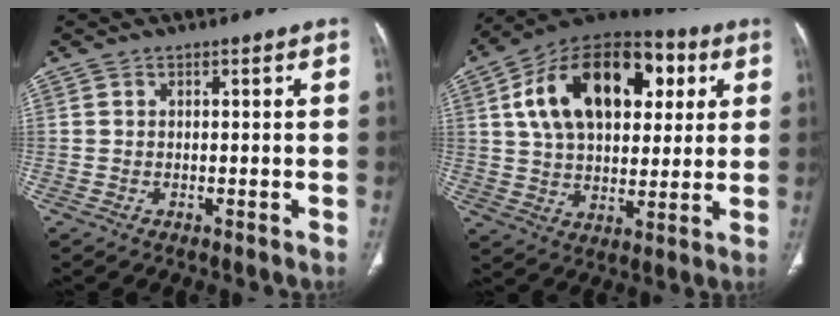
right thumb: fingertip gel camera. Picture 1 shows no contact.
{"total": 24.4, "force": [7.2, 14.8, 18.0], "torque": [-0.272, 0.015, 0.111]}